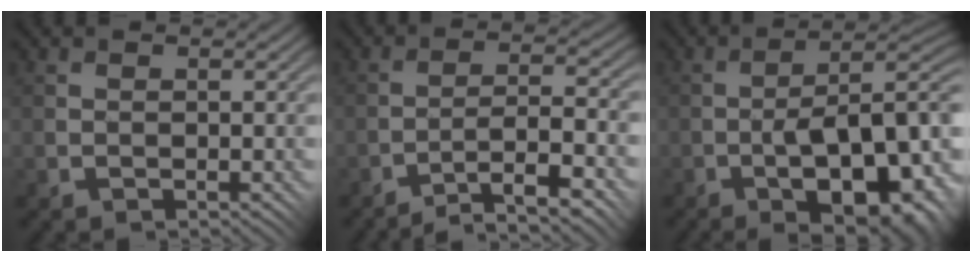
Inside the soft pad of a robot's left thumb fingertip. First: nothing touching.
{"total": 9.0, "force": [-6.8, 0.7, 5.9], "torque": [-0.090, 0.021, -0.107]}
{"total": 15.0, "force": [-4.6, 6.2, 12.8], "torque": [-0.181, -0.009, -0.060]}